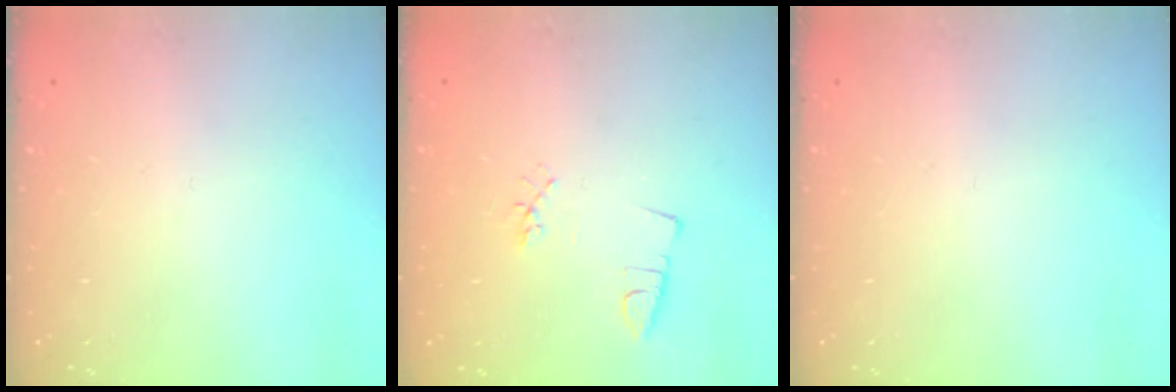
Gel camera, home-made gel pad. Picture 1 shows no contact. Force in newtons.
{"total": 2.3, "press": 1.9, "slide": 1.4}
{"total": 0.0}